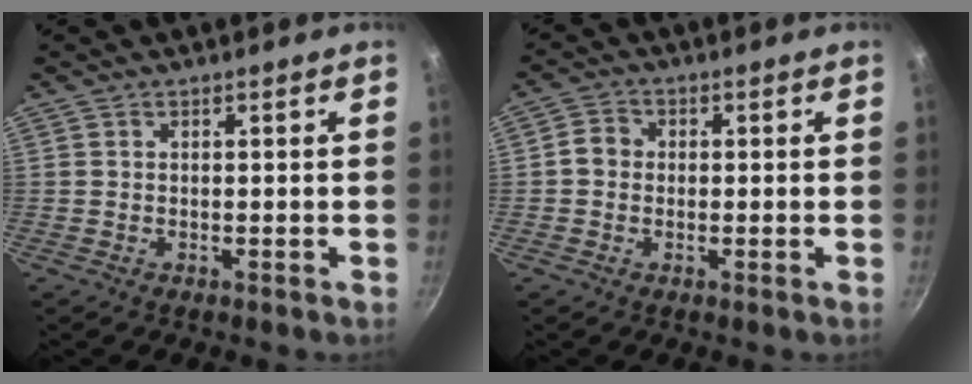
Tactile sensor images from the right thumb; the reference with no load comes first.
{"total": 3.3, "force": [-0.2, 2.9, 1.5], "torque": [-0.016, 0.009, -0.013]}